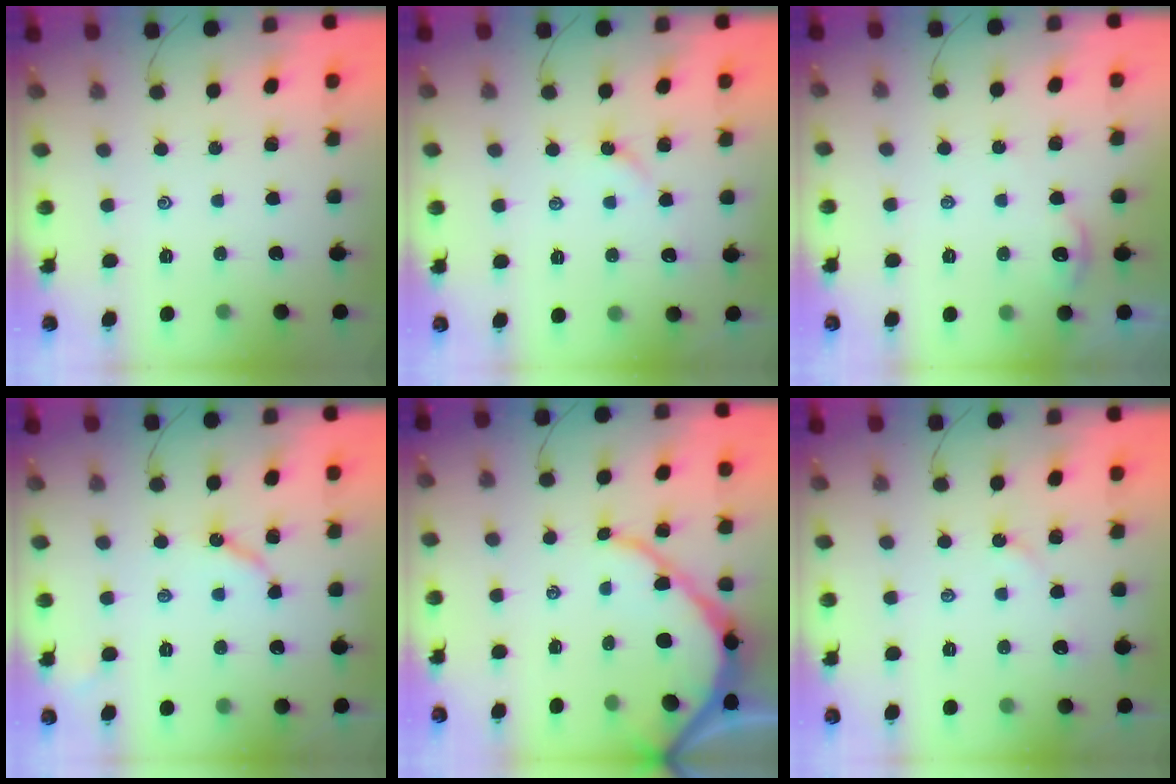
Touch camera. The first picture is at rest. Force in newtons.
{"total": 3.6, "press": 3.5, "slide": 0.7}
{"total": 2.5, "press": 2.5, "slide": 0.3}
{"total": 5.6, "press": 5.6, "slide": 0.5}
{"total": 9.1, "press": 9.0, "slide": 0.7}
{"total": 2.0, "press": 1.9, "slide": 0.3}